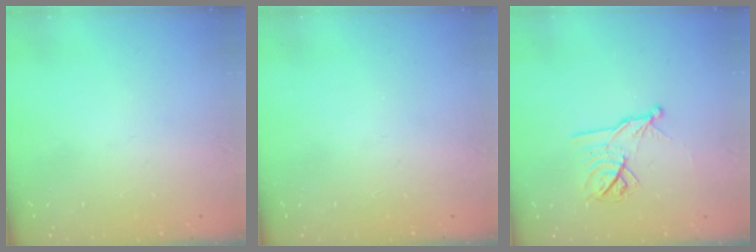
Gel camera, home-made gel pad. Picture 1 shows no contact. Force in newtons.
{"total": 0.0}
{"total": 11.3, "press": 11.3, "slide": 0.5}